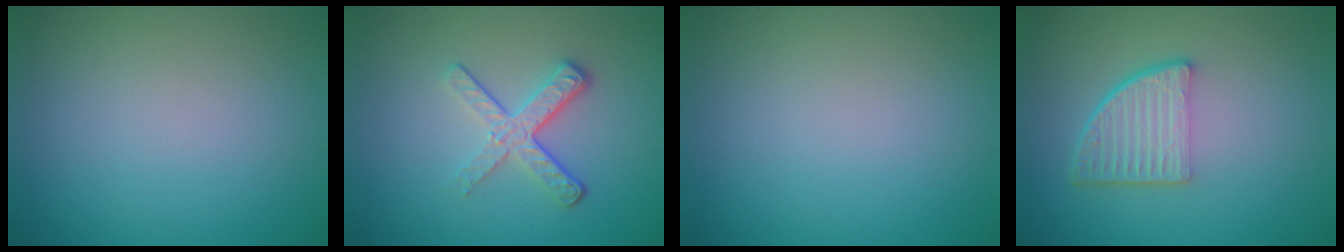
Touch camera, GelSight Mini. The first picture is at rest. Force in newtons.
{"total": 3.7, "press": 2.5, "slide": 2.7}
{"total": 0.0}
{"total": 4.5, "press": 3.2, "slide": 3.2}